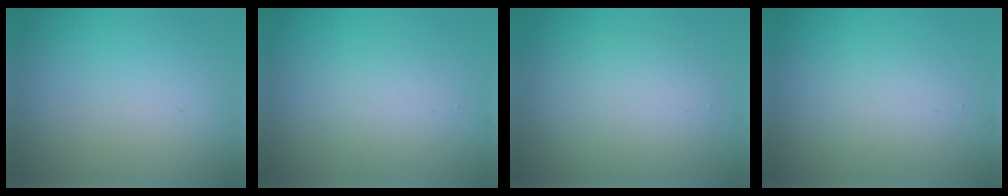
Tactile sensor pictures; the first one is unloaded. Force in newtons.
{"total": 1.7, "press": 1.7, "slide": 0.0}
{"total": 4.1, "press": 4.1, "slide": 0.4}
{"total": 2.4, "press": 2.4, "slide": 0.1}